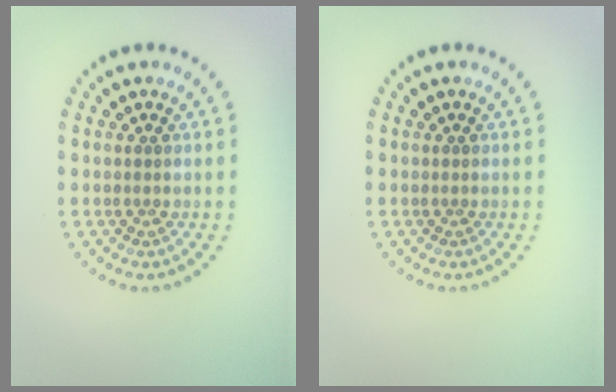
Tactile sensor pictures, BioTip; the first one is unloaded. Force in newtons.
{"total": 0.0}